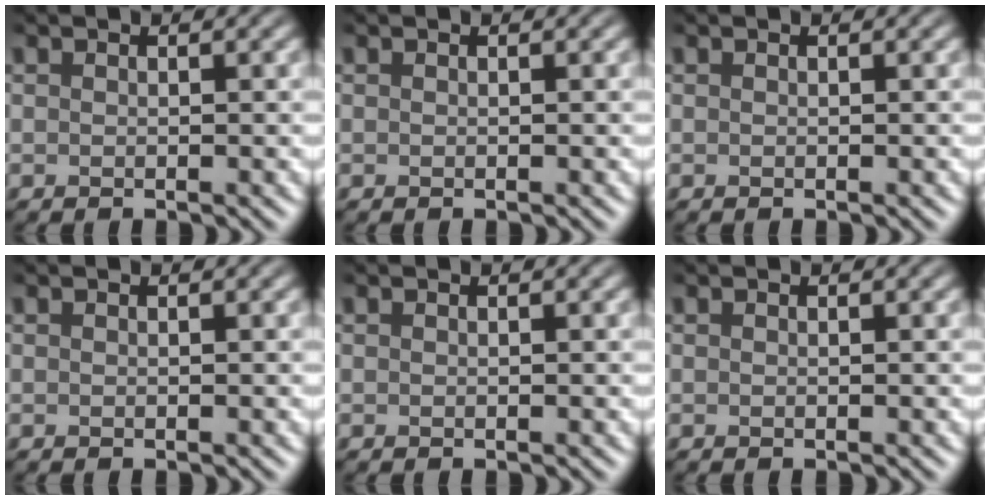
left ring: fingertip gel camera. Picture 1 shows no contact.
{"total": 0.0}
{"total": 0.0}
{"total": 0.0}
{"total": 0.0}
{"total": 0.0}